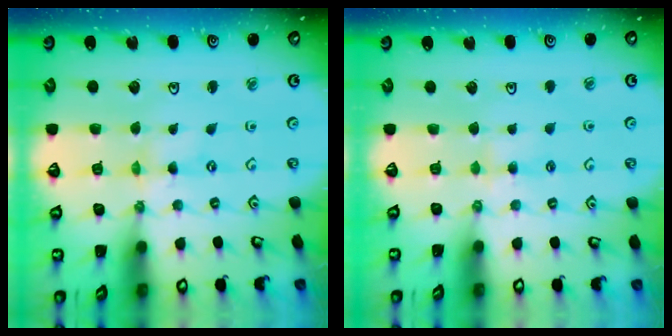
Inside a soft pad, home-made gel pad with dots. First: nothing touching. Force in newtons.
{"total": 2.5, "press": 2.5, "slide": 0.4}